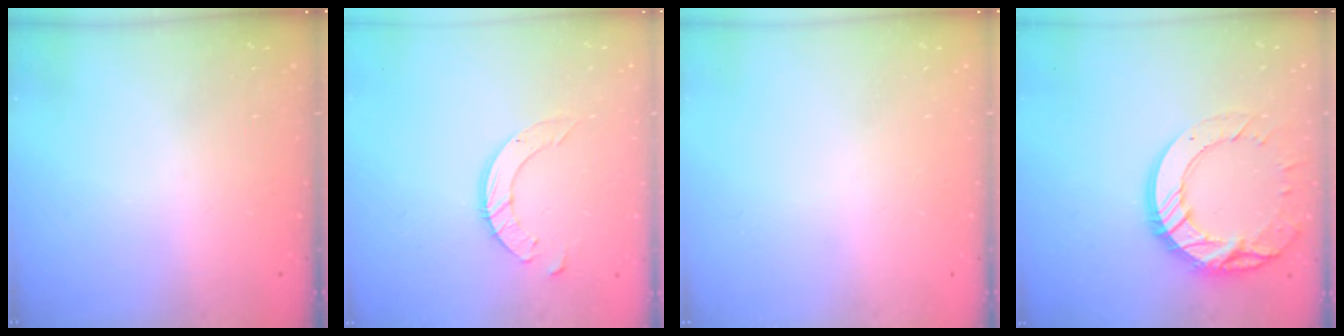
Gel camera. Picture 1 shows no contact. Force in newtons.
{"total": 9.7, "press": 9.6, "slide": 0.8}
{"total": 0.0}
{"total": 18.4, "press": 18.3, "slide": 1.9}